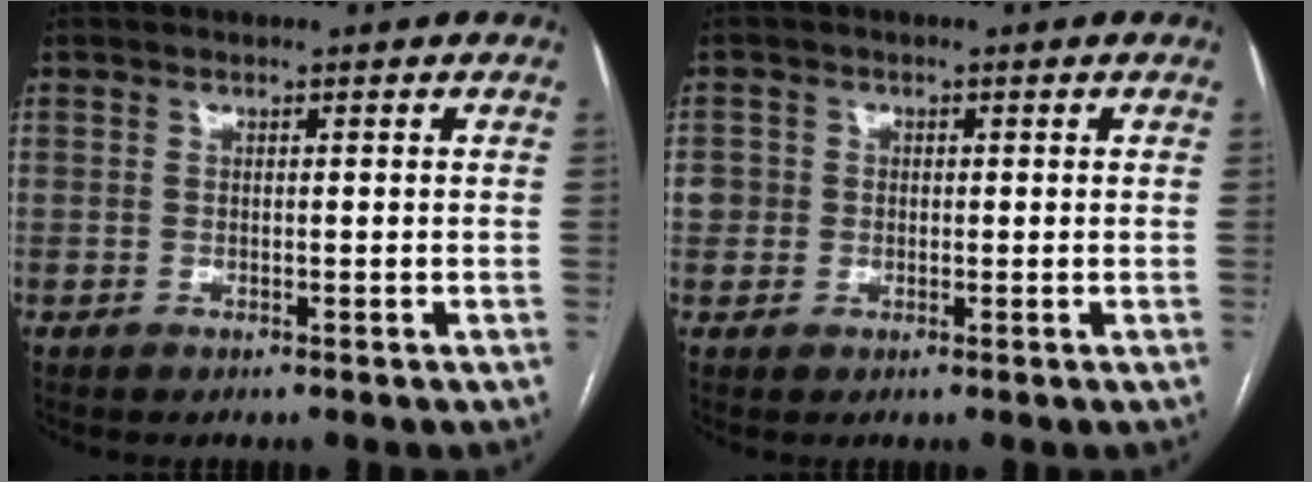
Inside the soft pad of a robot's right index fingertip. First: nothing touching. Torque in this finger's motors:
{"motor_torque": [0.10, 0.05, 0.02, 0.01]}